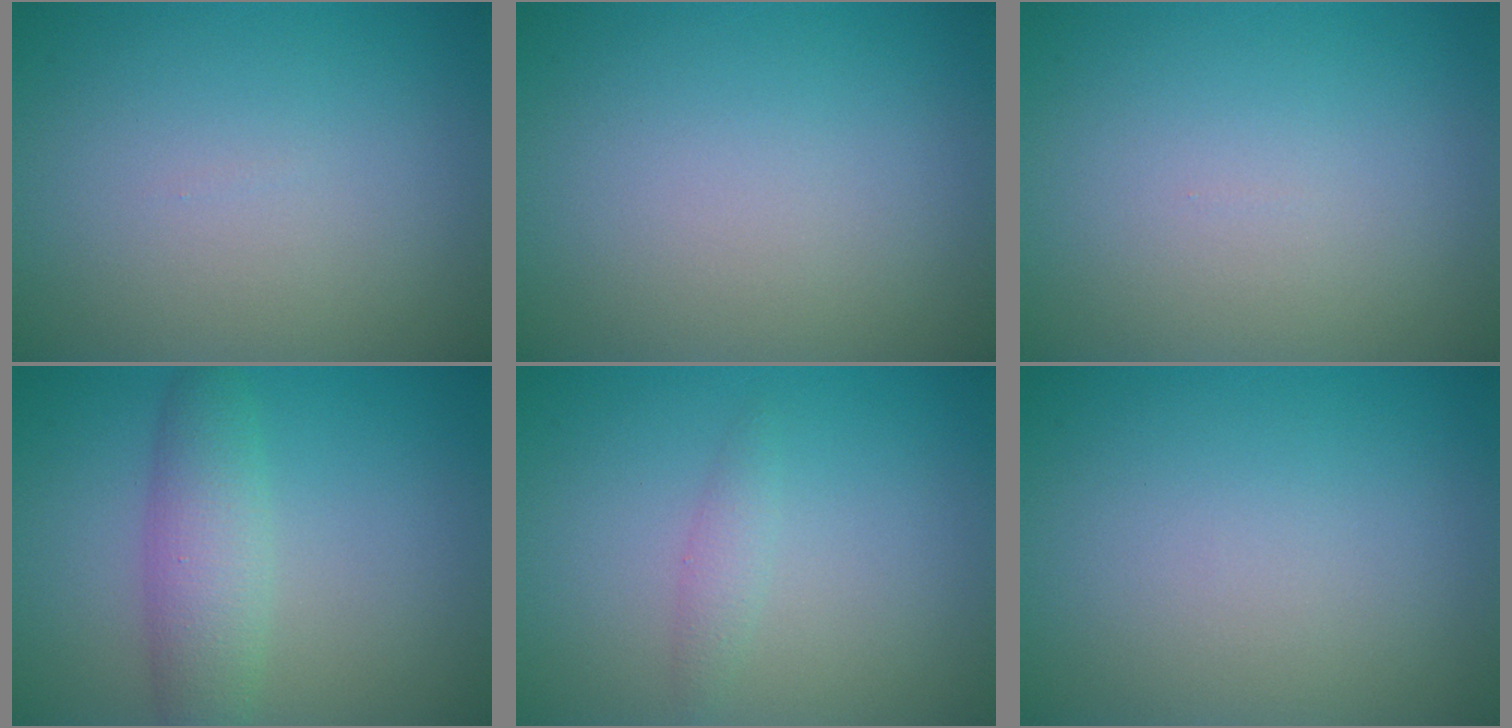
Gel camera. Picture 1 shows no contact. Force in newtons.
{"total": 0.0}
{"total": 0.0}
{"total": 4.0, "press": 4.0, "slide": 0.0}
{"total": 1.2, "press": 1.2, "slide": 0.0}
{"total": 0.0}